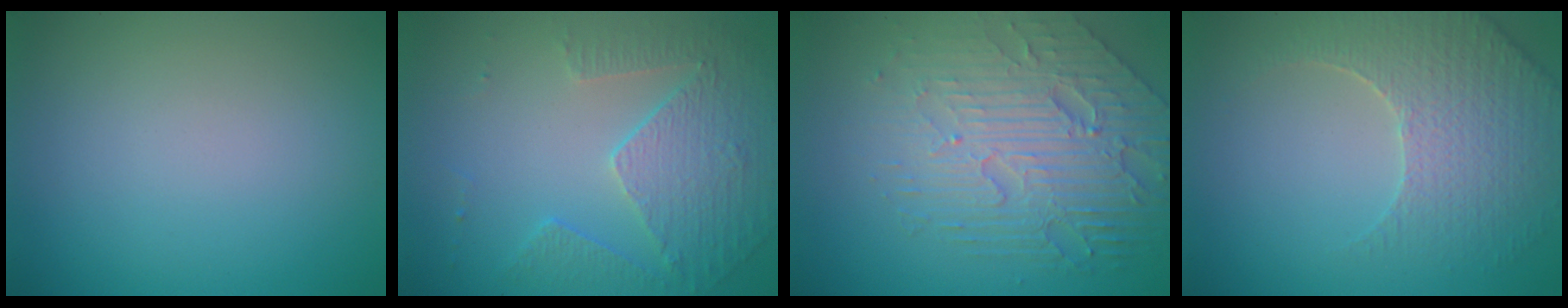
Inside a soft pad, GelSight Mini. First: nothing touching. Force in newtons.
{"total": 5.1, "press": 3.7, "slide": 3.6}
{"total": 7.1, "press": 5.1, "slide": 5.0}
{"total": 4.1, "press": 4.0, "slide": 0.9}